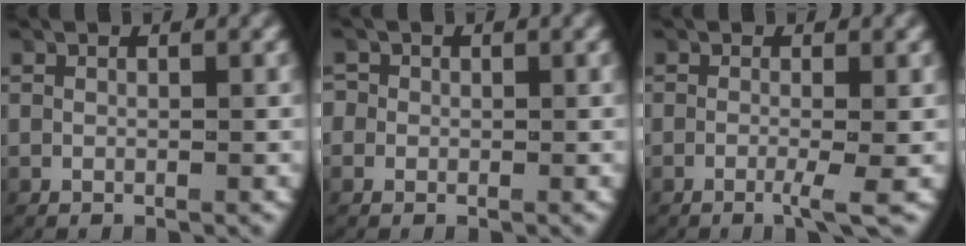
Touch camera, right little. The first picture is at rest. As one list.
[{"total": 2.0, "force": [0.0, 2.0, 0.4], "torque": [-0.016, -0.002, -0.005]}, {"total": 2.1, "force": [-0.8, 0.0, 2.0], "torque": [-0.026, -0.002, -0.020]}]